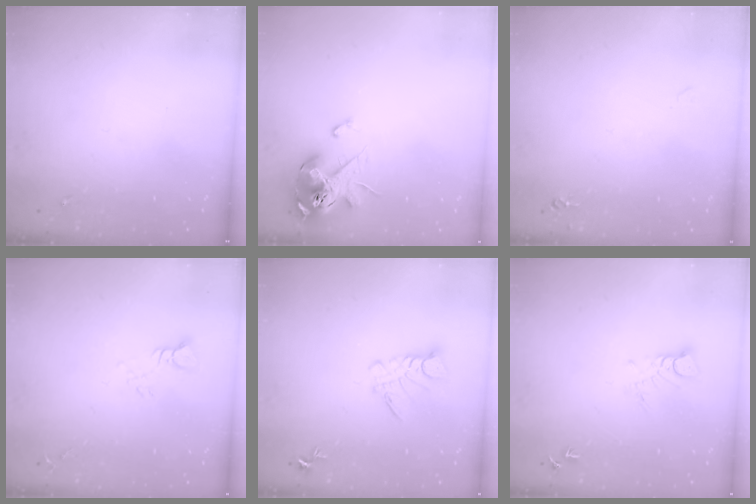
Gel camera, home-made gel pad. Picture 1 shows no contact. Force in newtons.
{"total": 13.4, "press": 13.3, "slide": 1.4}
{"total": 4.1, "press": 4.0, "slide": 0.7}
{"total": 3.6, "press": 3.5, "slide": 0.3}
{"total": 8.0, "press": 8.0, "slide": 0.7}
{"total": 4.3, "press": 4.3, "slide": 0.4}